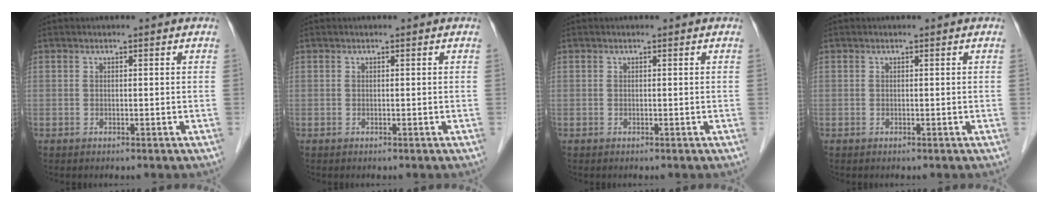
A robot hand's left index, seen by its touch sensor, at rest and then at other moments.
{"total": 0.0}
{"total": 0.0}
{"total": 0.0}